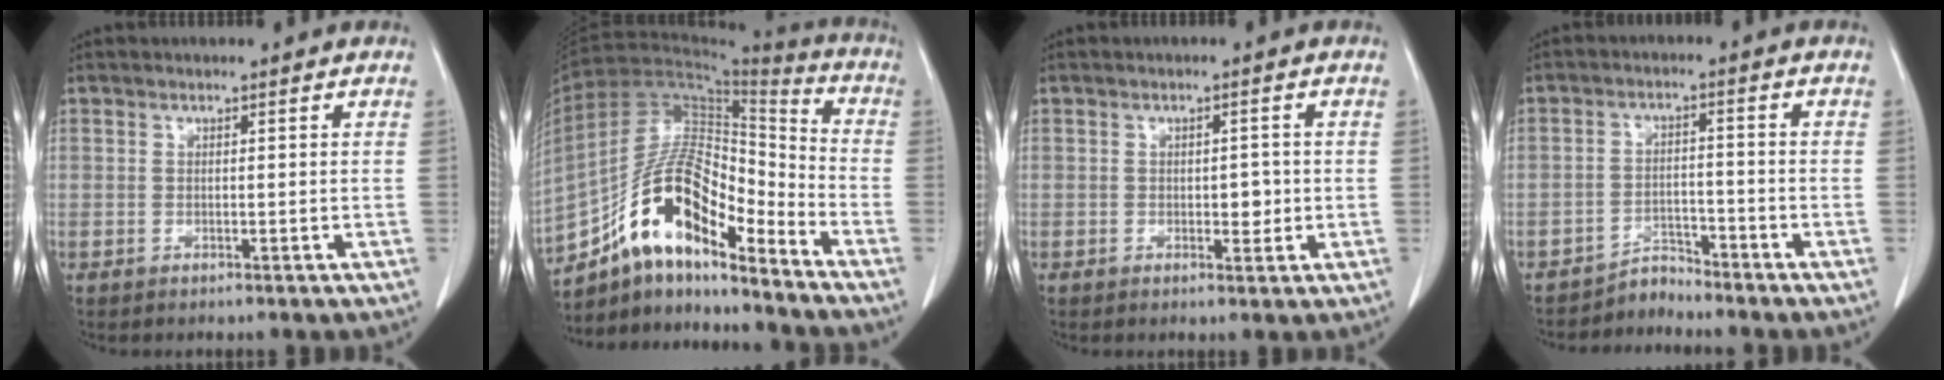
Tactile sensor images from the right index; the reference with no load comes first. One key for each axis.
{"total": 16.2, "fx": -11.3, "fy": 4.8, "fz": 10.6, "tx": -0.187, "ty": 0.040, "tz": -0.200}
{"total": 2.5, "fx": -0.3, "fy": 1.4, "fz": 2.0, "tx": -0.024, "ty": 0.001, "tz": -0.001}
{"total": 3.2, "fx": -3.0, "fy": 0.4, "fz": -0.9, "tx": 0.024, "ty": -0.001, "tz": -0.050}